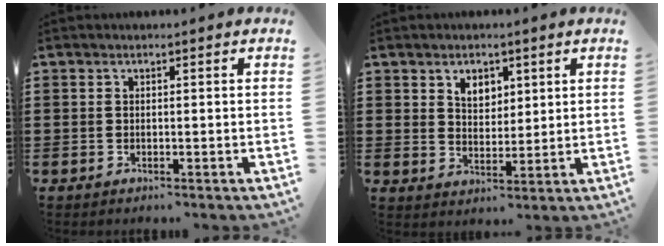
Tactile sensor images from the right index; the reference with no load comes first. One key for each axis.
{"total": 3.6, "fx": 2.2, "fy": 2.4, "fz": 1.5, "tx": -0.031, "ty": 0.007, "tz": 0.037}